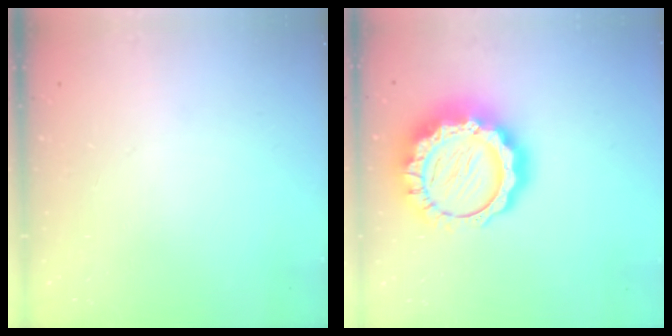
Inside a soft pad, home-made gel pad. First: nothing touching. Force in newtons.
{"total": 20.7, "press": 20.7, "slide": 1.5}